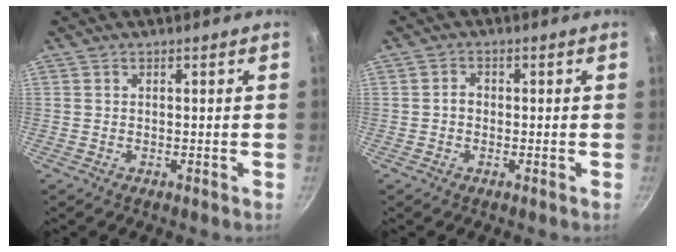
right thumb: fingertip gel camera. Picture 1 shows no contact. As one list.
[{"total": 1.6, "force": [-0.3, 1.3, 0.9], "torque": [-0.013, 0.010, -0.007]}]